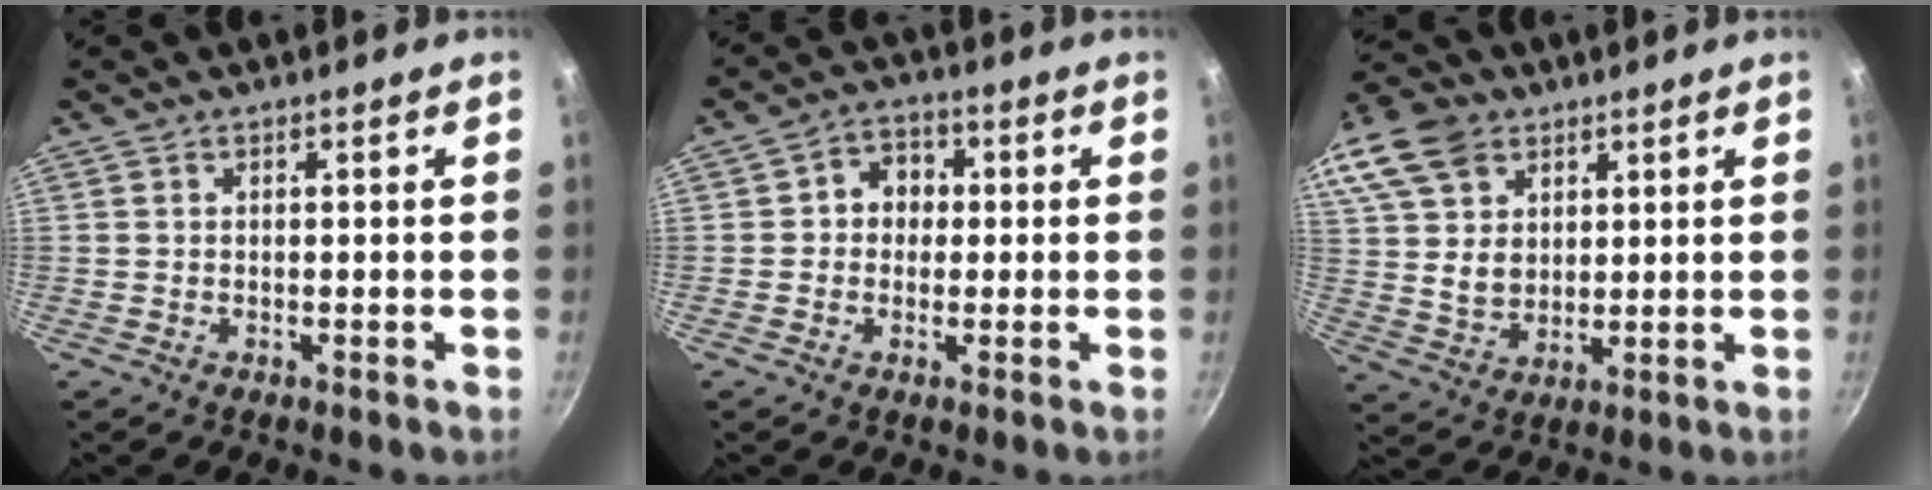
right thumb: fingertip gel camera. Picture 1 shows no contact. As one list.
[{"total": 5.8, "force": [0.3, 5.0, 2.8], "torque": [-0.009, 0.010, -0.005]}, {"total": 21.8, "force": [10.7, 15.7, 10.7], "torque": [-0.248, 0.014, 0.206]}]